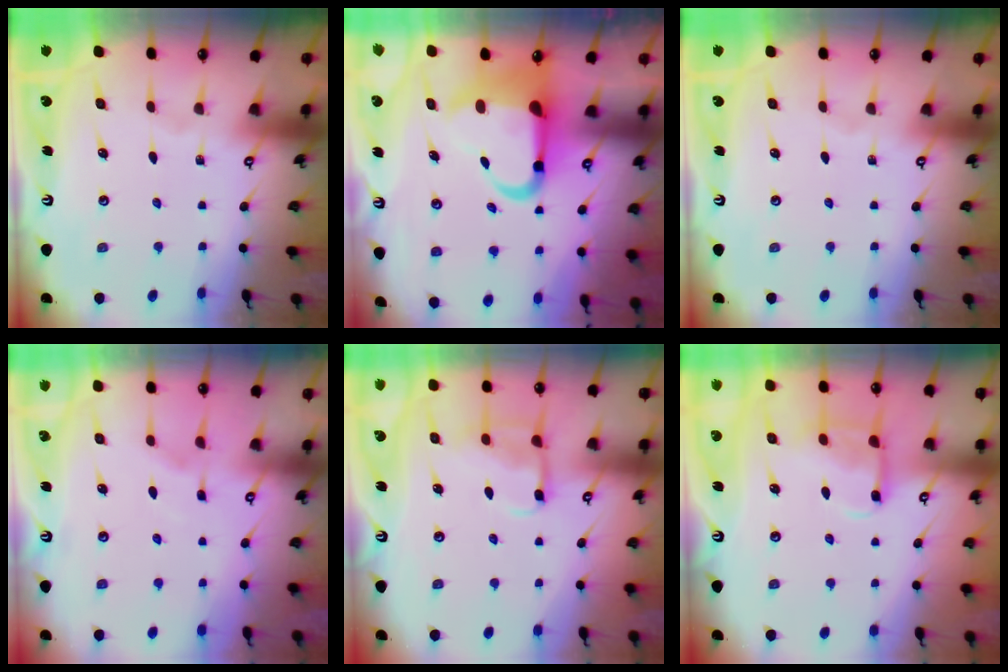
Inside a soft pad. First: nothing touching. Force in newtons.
{"total": 12.8, "press": 12.7, "slide": 1.7}
{"total": 0.0}
{"total": 2.8, "press": 2.8, "slide": 0.5}
{"total": 11.1, "press": 11.1, "slide": 1.1}
{"total": 9.9, "press": 9.8, "slide": 1.1}